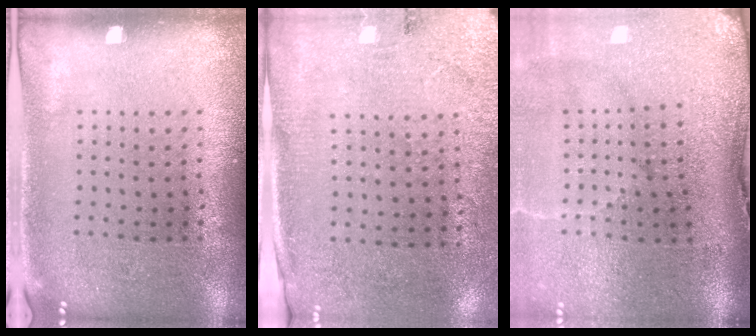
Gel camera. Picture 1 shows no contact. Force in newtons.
{"total": 2.7, "press": 2.3, "slide": 1.5}
{"total": 4.8, "press": 3.8, "slide": 3.0}